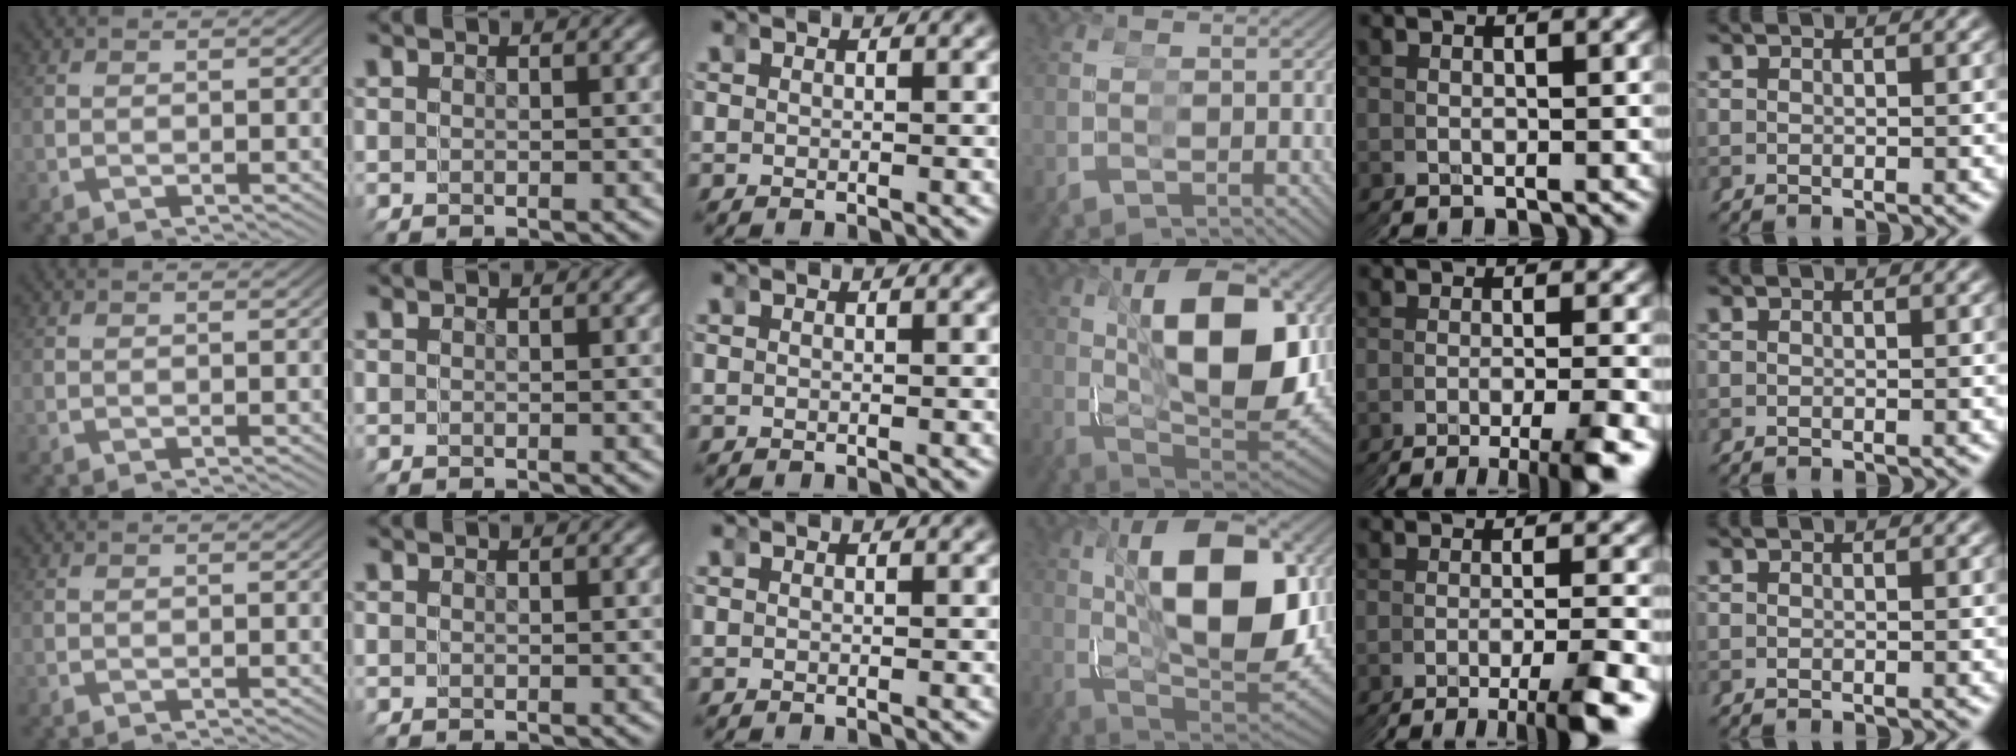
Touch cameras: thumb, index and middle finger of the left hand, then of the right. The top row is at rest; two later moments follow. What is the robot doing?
{"motion": "grasp_and_lifting", "object": "toy banana"}